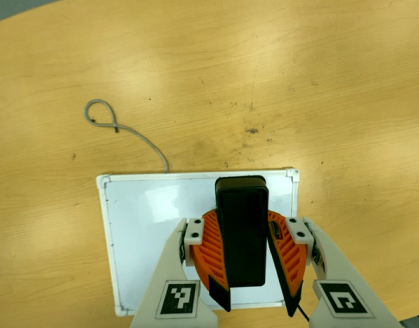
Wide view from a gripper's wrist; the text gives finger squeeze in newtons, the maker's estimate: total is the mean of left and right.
{"total": 10.2, "left": 10.0, "right": 10.4}